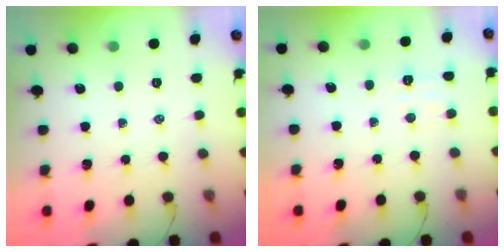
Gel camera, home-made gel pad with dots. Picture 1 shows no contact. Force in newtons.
{"total": 5.5, "press": 5.3, "slide": 1.4}